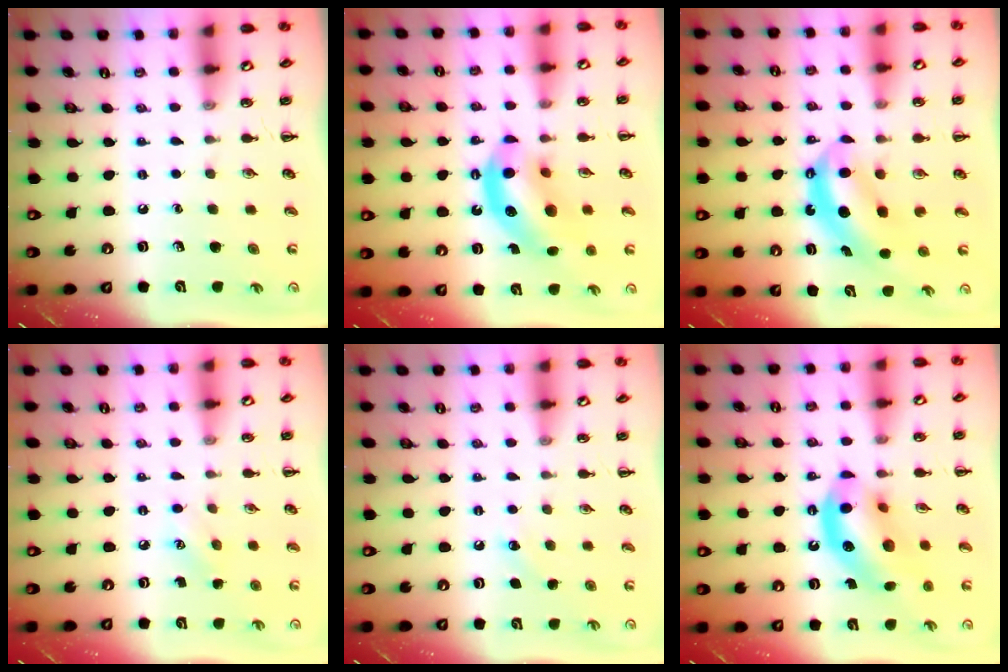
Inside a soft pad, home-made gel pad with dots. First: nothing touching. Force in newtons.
{"total": 12.9, "press": 12.5, "slide": 3.3}
{"total": 6.4, "press": 6.3, "slide": 1.0}
{"total": 4.6, "press": 4.4, "slide": 1.3}
{"total": 4.0, "press": 3.8, "slide": 1.1}
{"total": 14.7, "press": 14.2, "slide": 3.6}